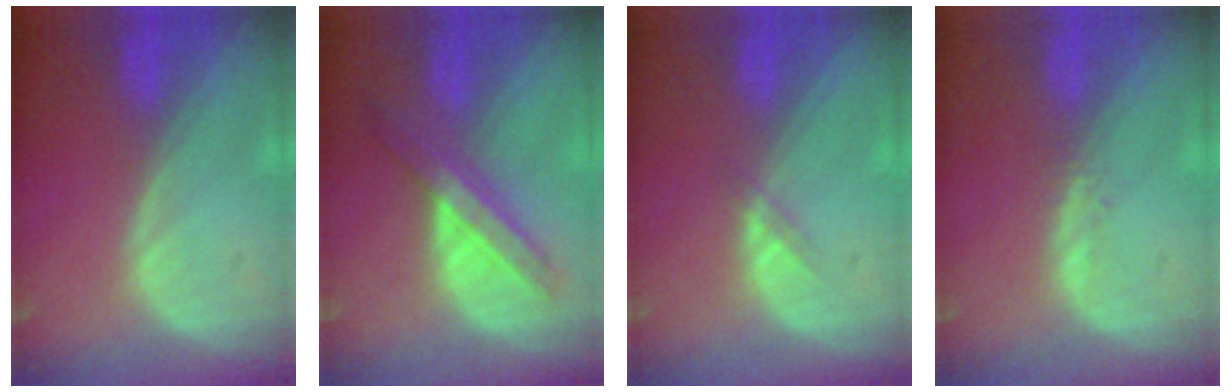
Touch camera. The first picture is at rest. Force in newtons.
{"total": 6.9, "press": 6.3, "slide": 2.9}
{"total": 1.4, "press": 1.1, "slide": 0.8}
{"total": 0.9, "press": 0.8, "slide": 0.4}